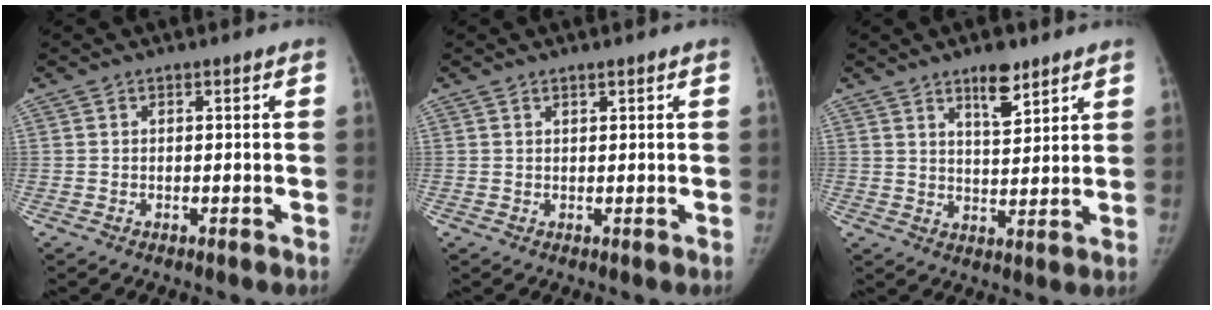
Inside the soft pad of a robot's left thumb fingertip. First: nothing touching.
{"total": 0.7, "force": [0.6, 0.1, 0.3], "torque": [-0.005, -0.004, 0.011]}
{"total": 6.7, "force": [4.6, 2.4, 4.2], "torque": [-0.048, -0.033, 0.075]}